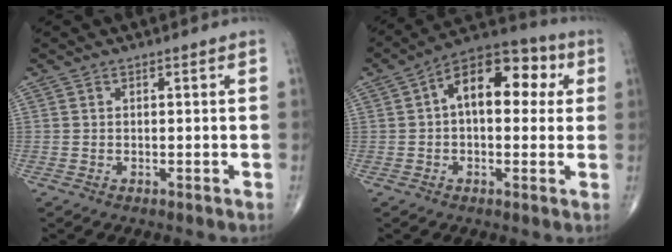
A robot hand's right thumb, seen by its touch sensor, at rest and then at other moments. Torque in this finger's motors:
{"motor_torque": [-0.10, 0.21, 0.86, -0.06, 0.19]}